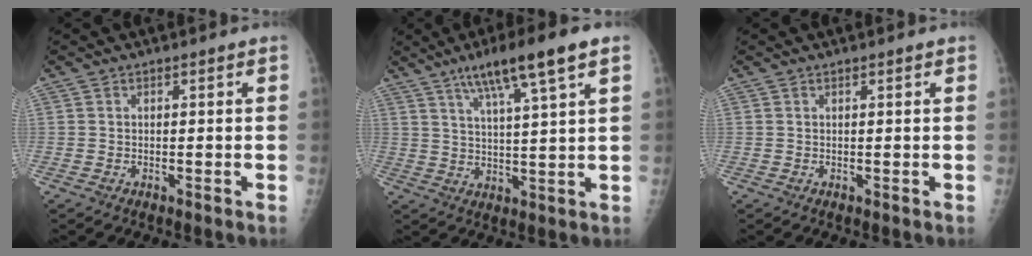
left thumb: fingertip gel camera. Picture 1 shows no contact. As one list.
[{"total": 12.1, "force": [6.9, 0.8, 9.9], "torque": [-0.170, -0.016, 0.114]}, {"total": 0.6, "force": [0.4, 0.0, 0.4], "torque": [-0.006, 0.000, 0.005]}]